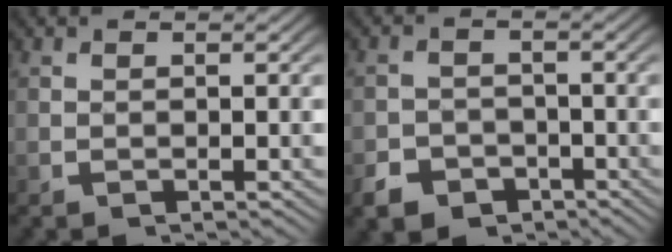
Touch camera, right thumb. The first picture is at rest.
{"total": 5.5, "force": [-3.8, 3.8, 1.3], "torque": [-0.016, -0.028, -0.061]}